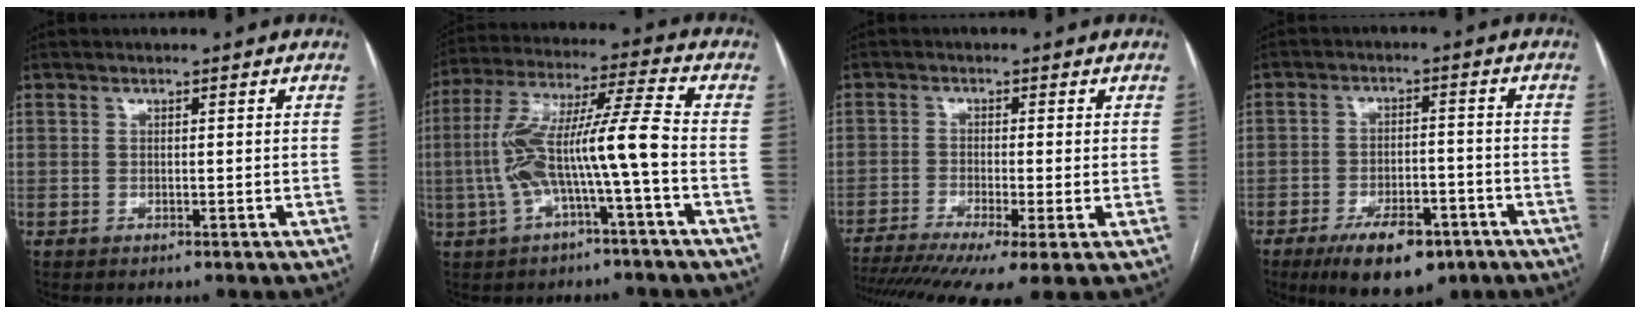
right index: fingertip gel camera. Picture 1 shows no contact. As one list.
[{"total": 12.4, "force": [-2.5, 0.3, 12.1], "torque": [-0.247, 0.030, -0.049]}, {"total": 12.0, "force": [-7.7, 2.1, 9.0], "torque": [-0.165, -0.020, -0.125]}, {"total": 10.7, "force": [-6.8, 4.5, 6.9], "torque": [-0.108, -0.005, -0.104]}]